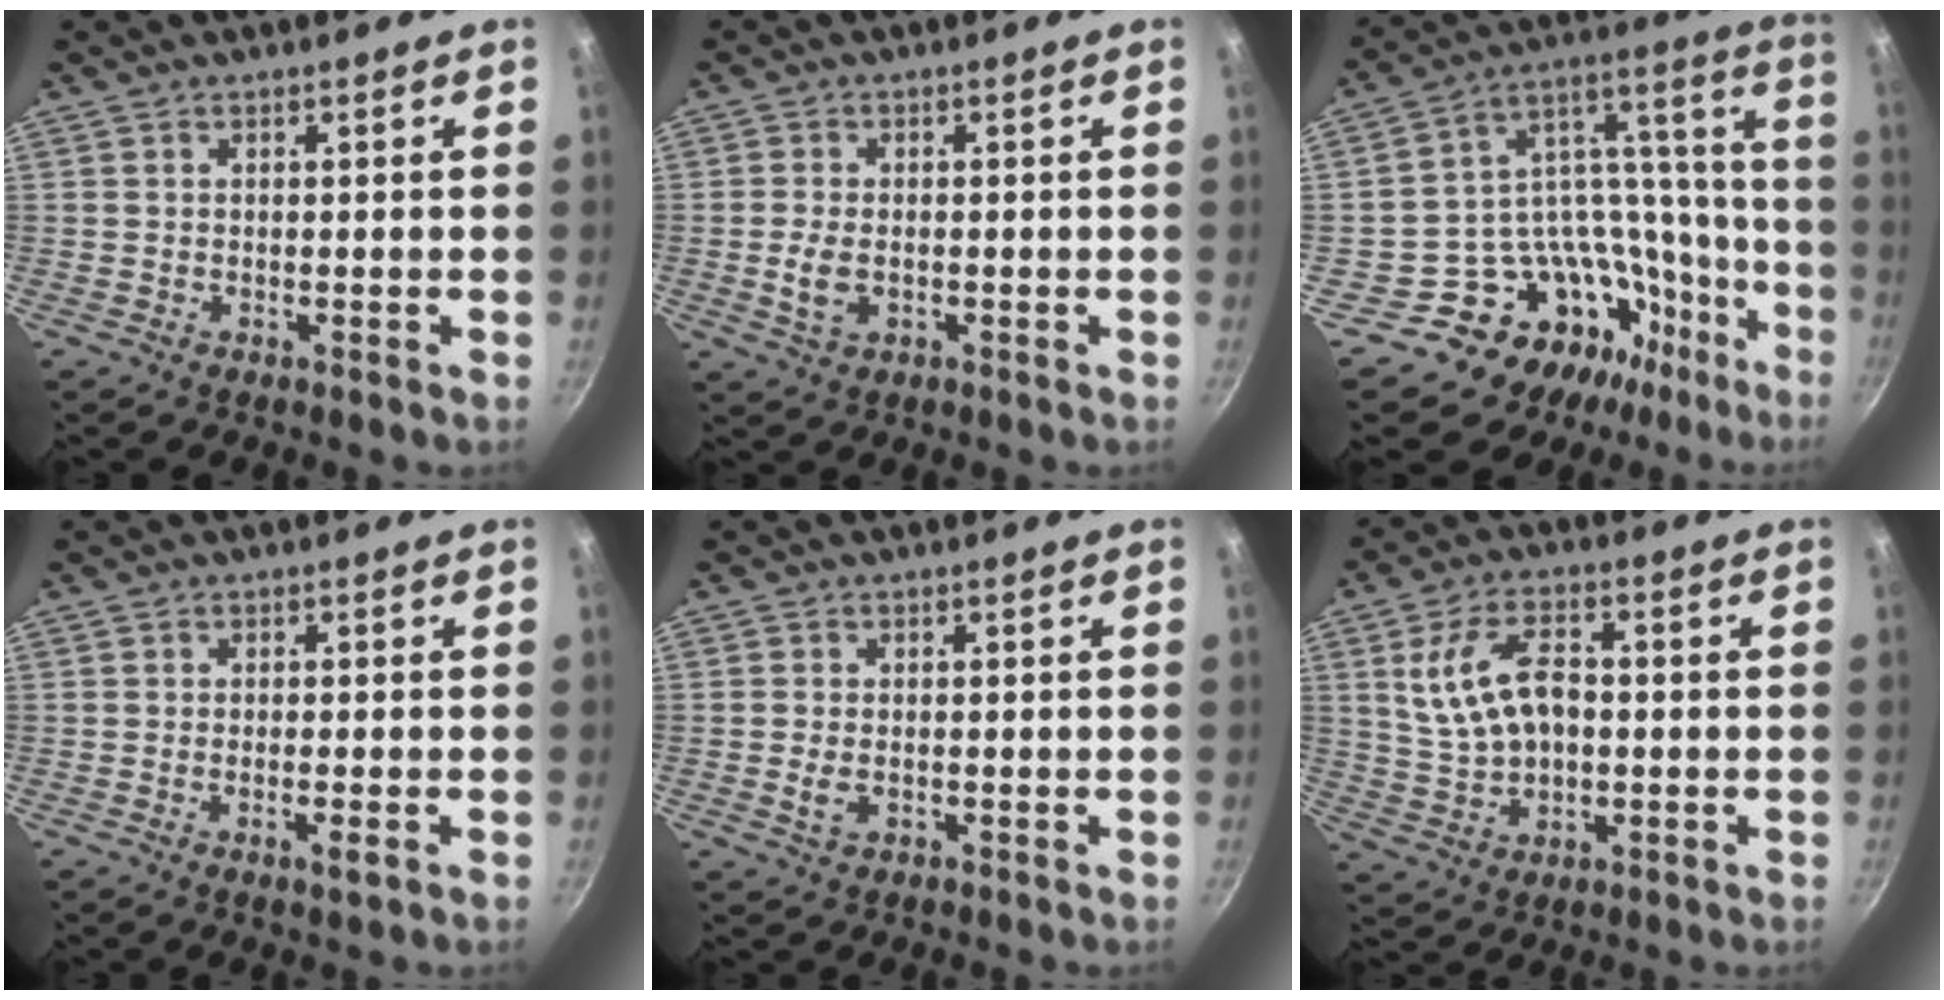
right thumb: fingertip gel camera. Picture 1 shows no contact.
{"total": 4.3, "force": [-0.9, 2.7, 3.3], "torque": [-0.063, 0.005, -0.013]}
{"total": 23.1, "force": [-12.5, 16.6, 10.1], "torque": [-0.080, 0.131, -0.198]}
{"total": 2.1, "force": [-0.9, 0.2, 1.9], "torque": [-0.041, 0.000, -0.018]}
{"total": 2.5, "force": [-0.6, 1.5, 1.9], "torque": [-0.036, 0.000, -0.009]}
{"total": 11.8, "force": [1.3, 7.3, 9.2], "torque": [-0.158, 0.009, 0.028]}